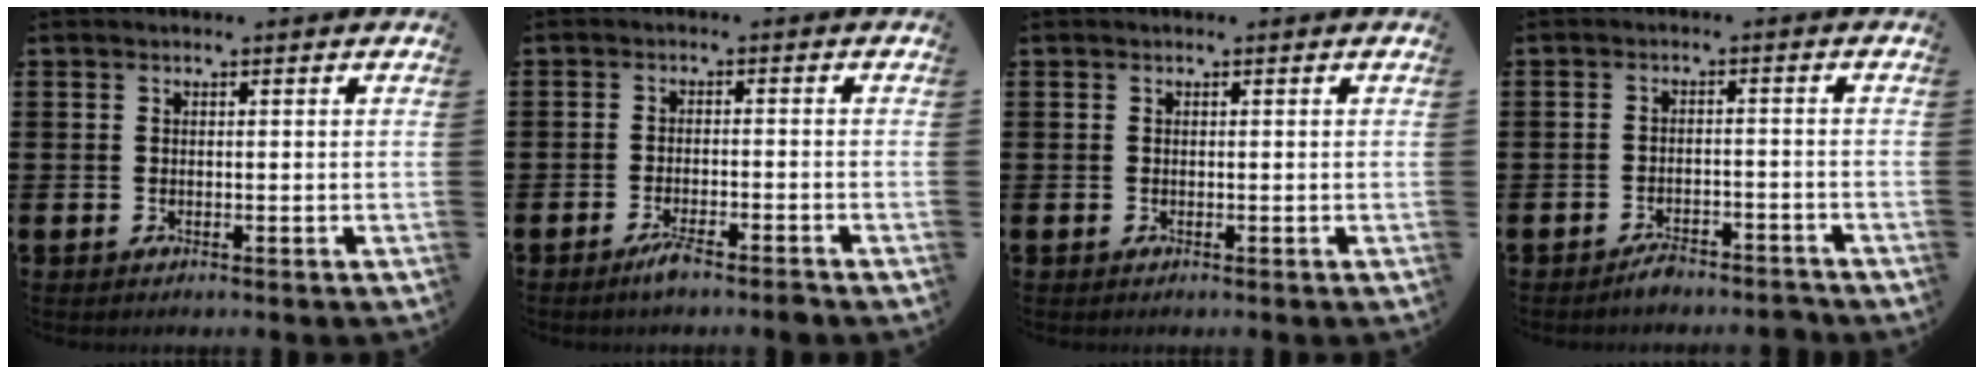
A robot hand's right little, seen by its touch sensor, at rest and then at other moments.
{"total": 2.6, "force": [-1.9, 0.1, 1.8], "torque": [-0.029, 0.002, -0.035]}
{"total": 0.0}
{"total": 2.2, "force": [-2.1, 0.4, 0.5], "torque": [-0.014, 0.007, -0.043]}